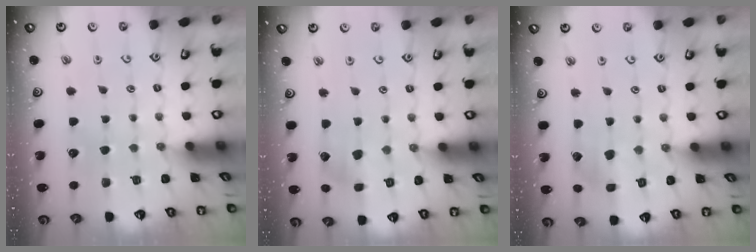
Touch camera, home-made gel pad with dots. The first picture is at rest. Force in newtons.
{"total": 4.9, "press": 4.9, "slide": 0.4}
{"total": 2.9, "press": 2.9, "slide": 0.2}